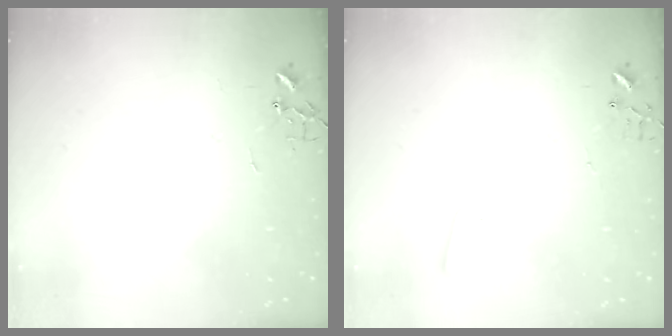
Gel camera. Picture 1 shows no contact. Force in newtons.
{"total": 3.0, "press": 3.0, "slide": 0.3}